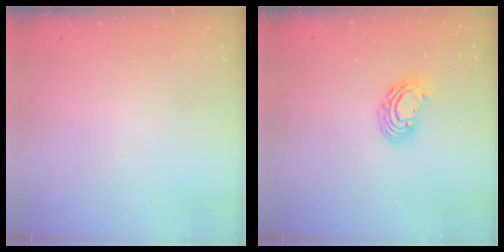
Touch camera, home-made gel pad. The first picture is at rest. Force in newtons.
{"total": 7.6, "press": 7.6, "slide": 0.9}